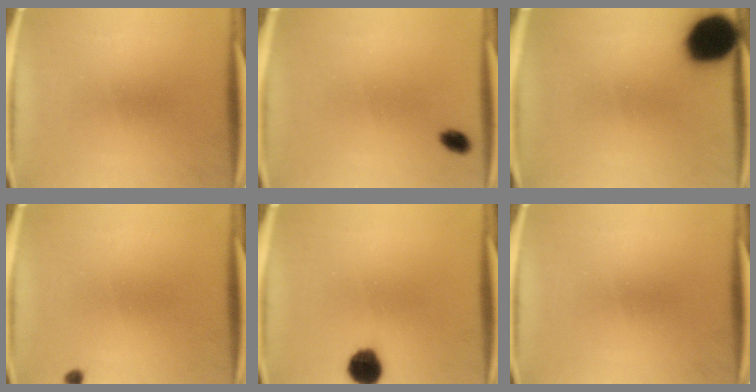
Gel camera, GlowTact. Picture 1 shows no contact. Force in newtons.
{"total": 2.2}
{"total": 17.6}
{"total": 0.8}
{"total": 7.2}
{"total": 0.0}